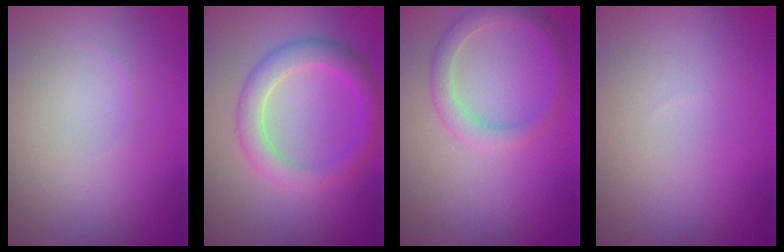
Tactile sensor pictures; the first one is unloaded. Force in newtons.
{"total": 3.6, "press": 3.6, "slide": 0.3}
{"total": 2.3, "press": 2.3, "slide": 0.1}
{"total": 0.0}